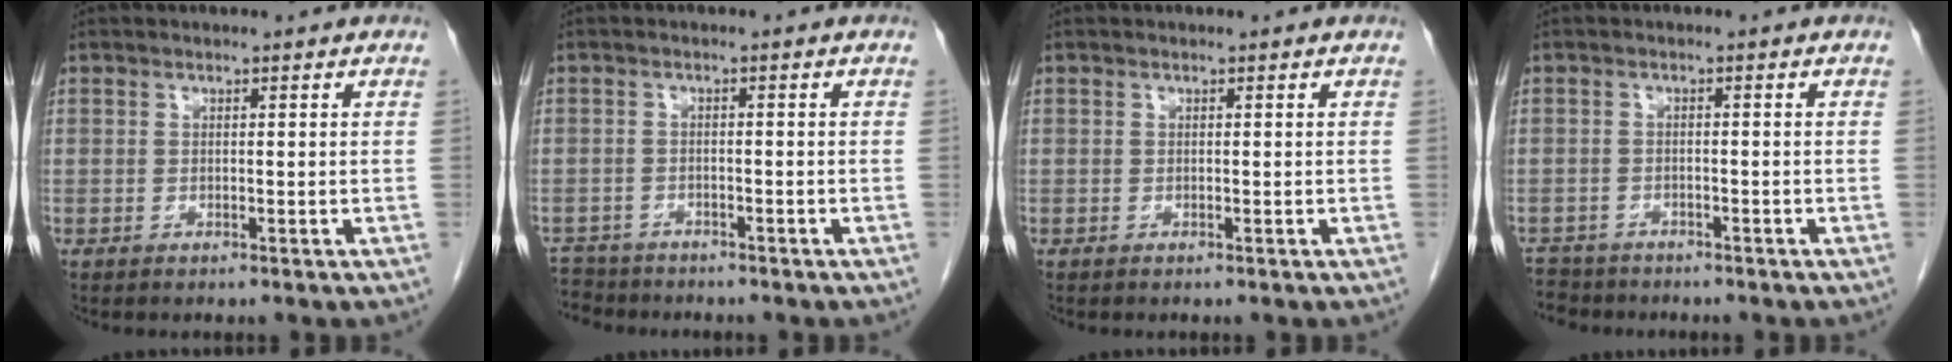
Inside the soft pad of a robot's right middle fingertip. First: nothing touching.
{"total": 4.8, "force": [-4.4, 1.8, -0.4], "torque": [0.009, -0.007, -0.078]}
{"total": 0.0}
{"total": 4.3, "force": [-4.0, 1.7, -0.3], "torque": [0.007, -0.006, -0.069]}